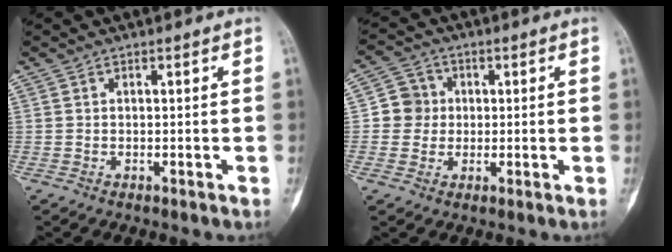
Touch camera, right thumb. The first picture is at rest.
{"total": 5.5, "force": [0.2, 5.4, 1.3], "torque": [0.010, 0.009, -0.006]}